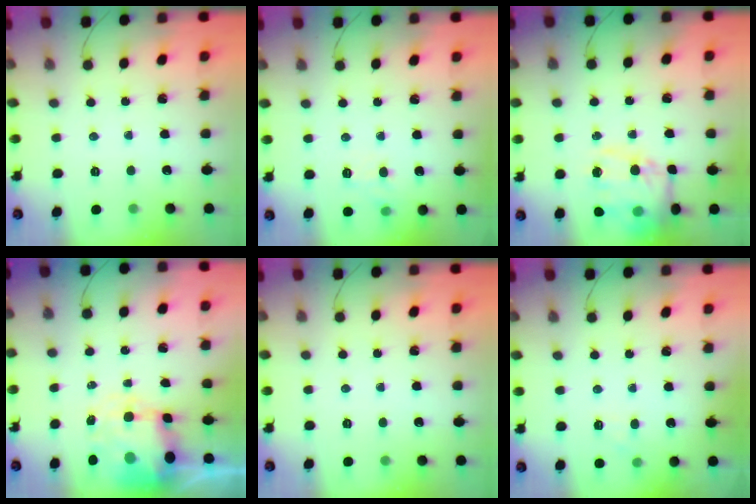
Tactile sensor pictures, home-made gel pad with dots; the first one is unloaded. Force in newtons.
{"total": 8.1, "press": 7.8, "slide": 2.2}
{"total": 15.5, "press": 15.2, "slide": 3.1}
{"total": 8.9, "press": 8.7, "slide": 2.0}
{"total": 0.0}
{"total": 4.2, "press": 4.0, "slide": 1.4}